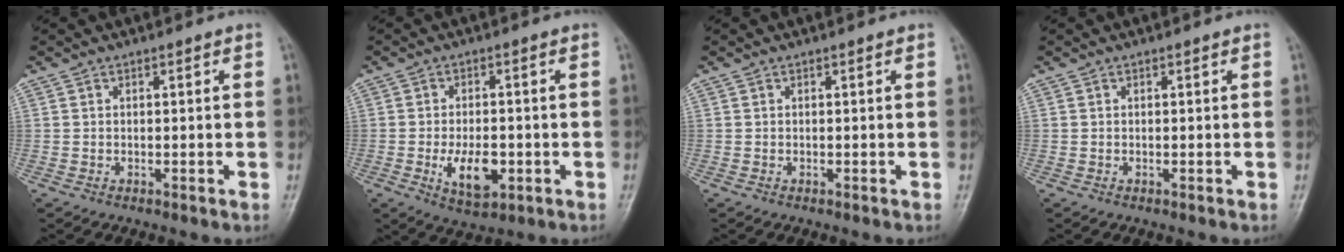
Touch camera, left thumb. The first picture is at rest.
{"total": 7.6, "force": [-2.0, 4.0, 6.1], "torque": [-0.095, -0.001, -0.026]}
{"total": 0.0}
{"total": 0.0}